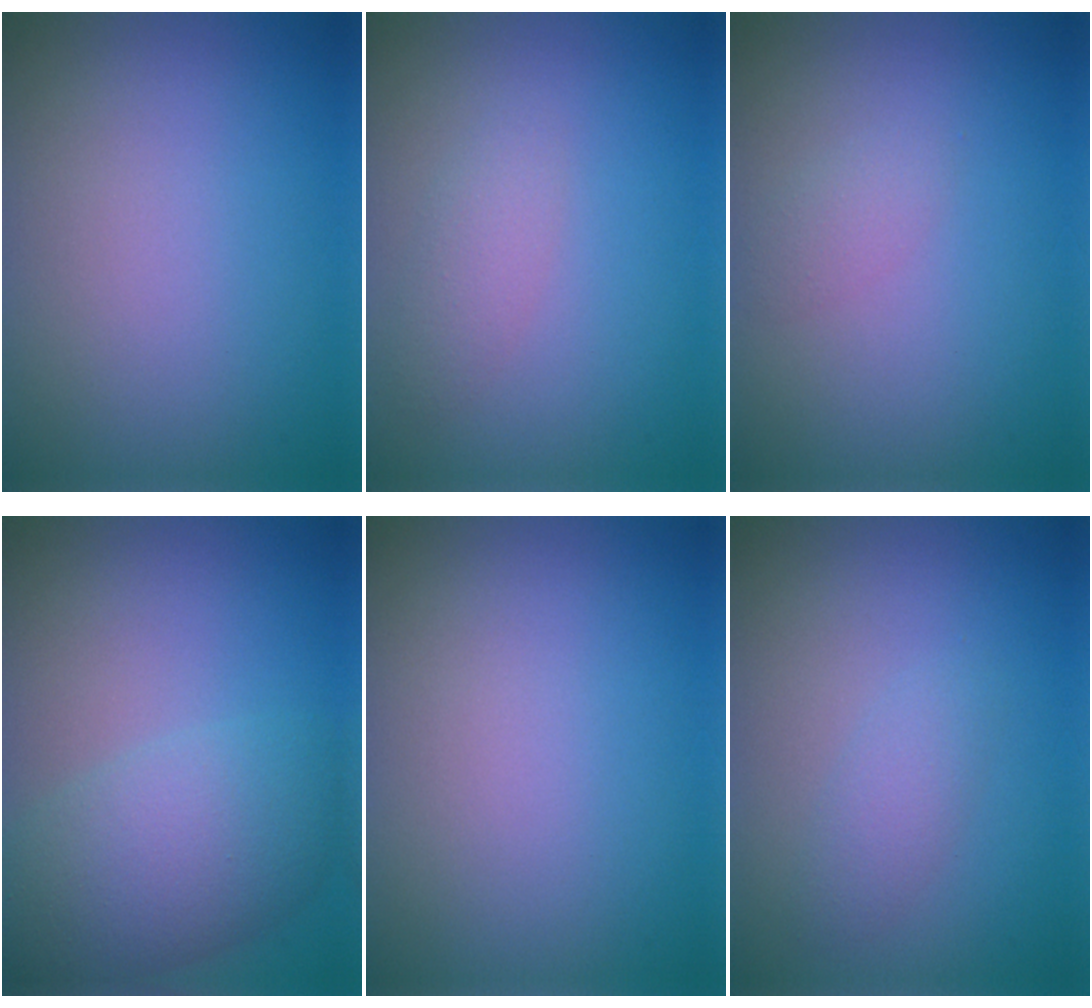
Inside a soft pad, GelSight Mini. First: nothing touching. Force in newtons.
{"total": 1.6, "press": 1.6, "slide": 0.1}
{"total": 1.1, "press": 1.1, "slide": 0.1}
{"total": 6.6, "press": 6.6, "slide": 0.1}
{"total": 0.0}
{"total": 1.6, "press": 1.6, "slide": 0.1}